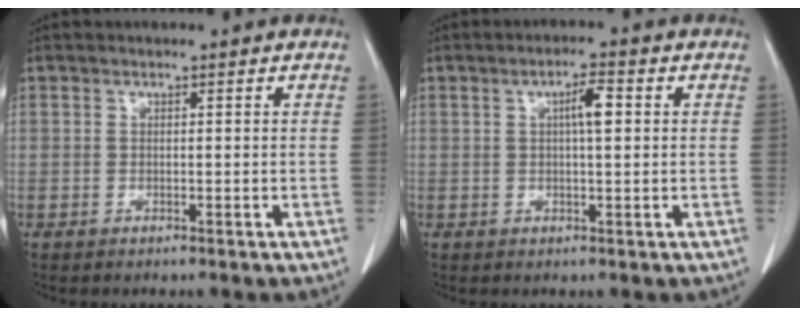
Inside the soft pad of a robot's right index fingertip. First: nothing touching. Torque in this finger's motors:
{"motor_torque": [0.48, -0.05, 0.06, 0.05]}